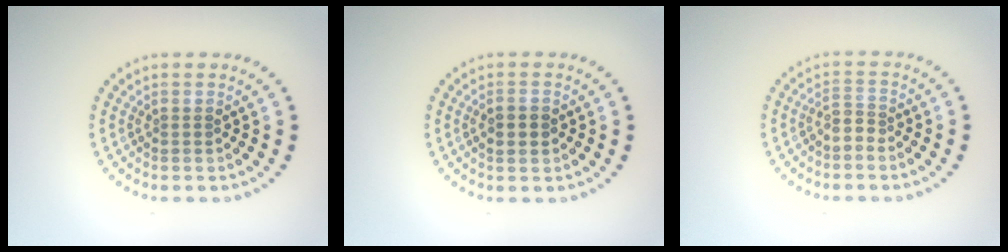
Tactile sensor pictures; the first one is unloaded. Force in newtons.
{"total": 1.9, "press": 1.9, "slide": 0.0}
{"total": 1.7, "press": 1.2, "slide": 1.2}